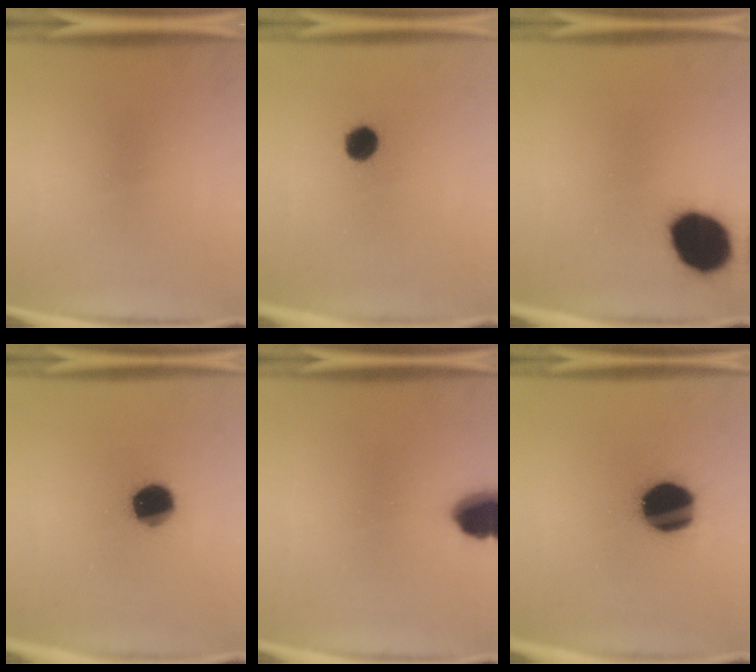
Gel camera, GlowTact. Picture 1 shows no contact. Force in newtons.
{"total": 6.1}
{"total": 16.7}
{"total": 11.6}
{"total": 9.6}
{"total": 19.5}